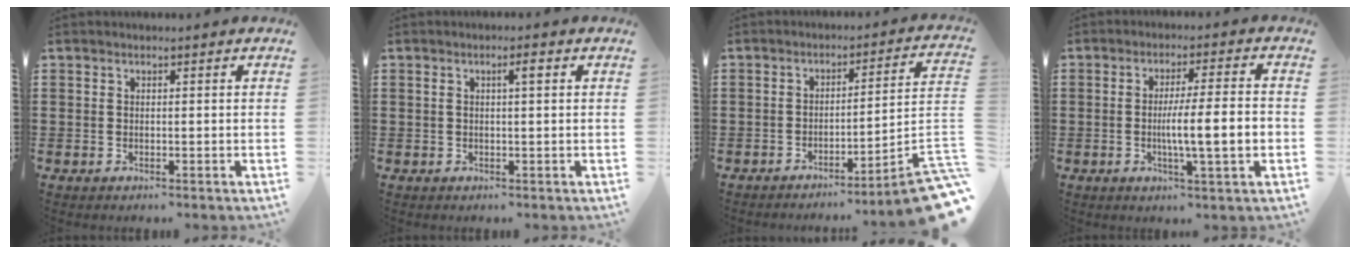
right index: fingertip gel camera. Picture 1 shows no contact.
{"total": 2.0, "force": [0.6, 0.3, 1.9], "torque": [-0.028, 0.002, 0.005]}
{"total": 6.5, "force": [-4.3, 0.0, 4.8], "torque": [-0.076, -0.014, -0.084]}
{"total": 7.6, "force": [-1.3, 0.5, 7.4], "torque": [-0.127, -0.003, -0.025]}